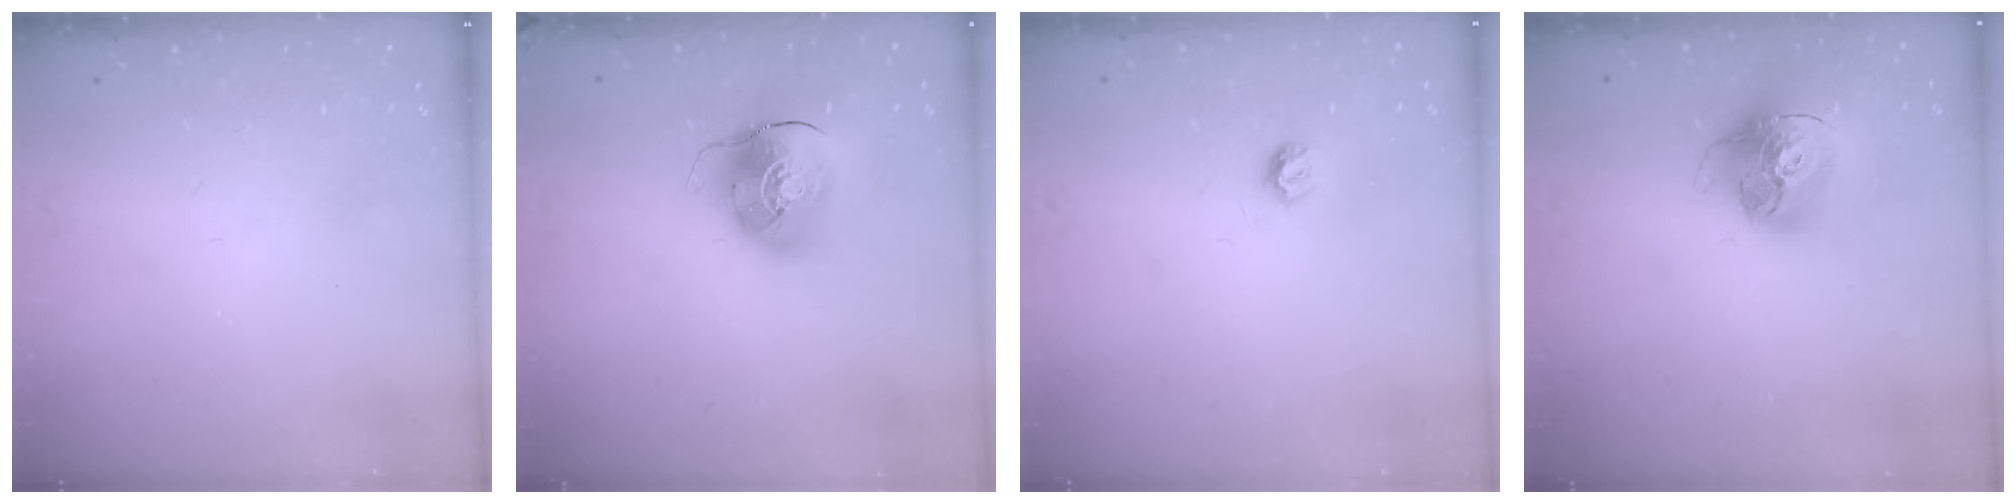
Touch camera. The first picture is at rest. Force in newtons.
{"total": 11.2, "press": 11.0, "slide": 1.9}
{"total": 5.5, "press": 5.4, "slide": 0.6}
{"total": 18.4, "press": 18.3, "slide": 1.8}